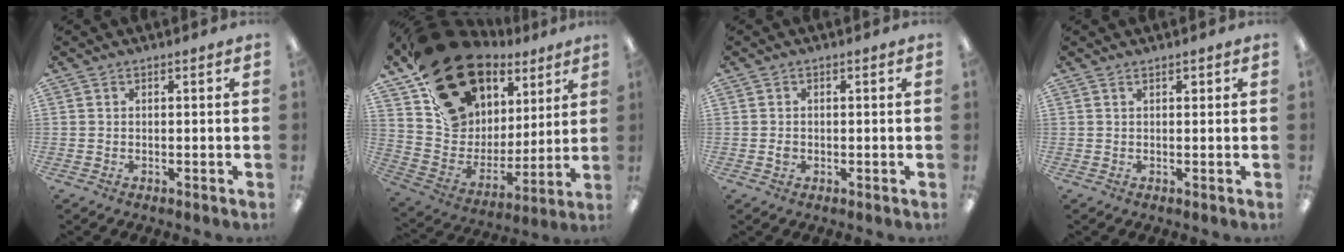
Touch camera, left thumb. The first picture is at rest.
{"total": 23.0, "force": [15.3, 14.2, 9.7], "torque": [-0.166, -0.089, 0.292]}
{"total": 1.5, "force": [-0.2, 1.3, 0.6], "torque": [-0.010, 0.005, -0.006]}
{"total": 0.8, "force": [0.6, 0.4, 0.4], "torque": [-0.008, 0.002, 0.011]}